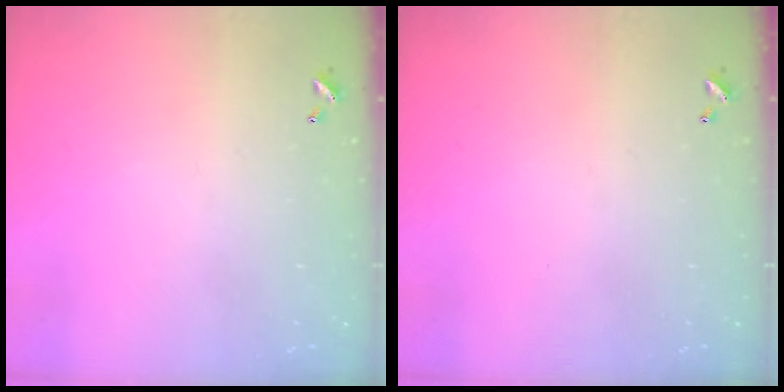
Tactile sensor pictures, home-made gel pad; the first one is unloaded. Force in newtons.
{"total": 0.0}